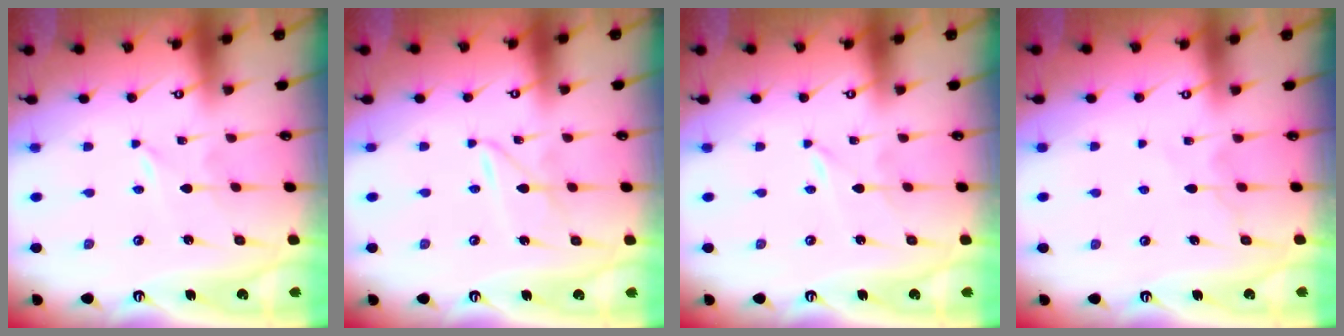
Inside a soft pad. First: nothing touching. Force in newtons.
{"total": 2.9, "press": 2.9, "slide": 0.3}
{"total": 0.0}
{"total": 7.0, "press": 7.0, "slide": 0.5}